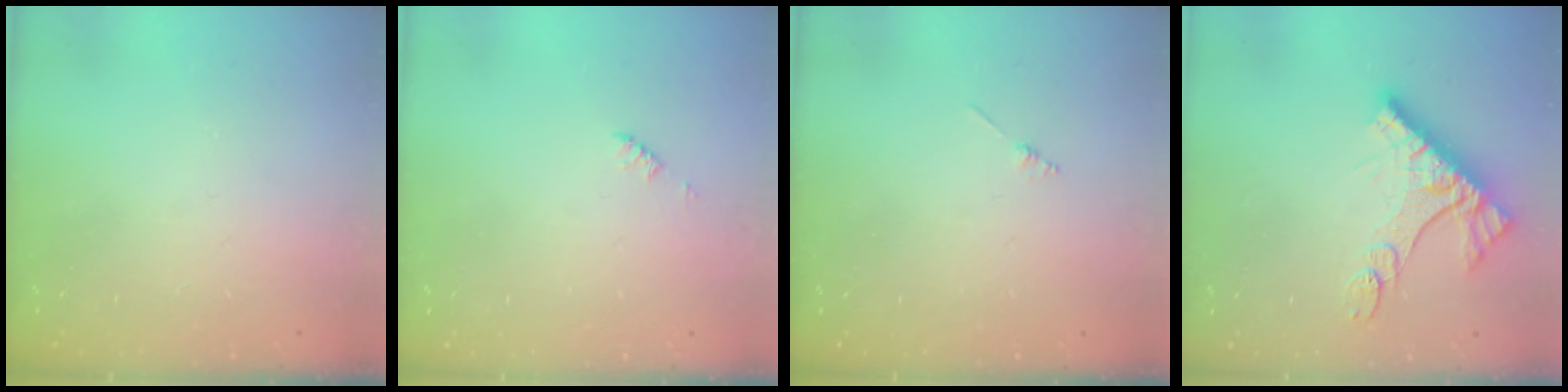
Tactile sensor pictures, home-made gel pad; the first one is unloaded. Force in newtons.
{"total": 1.2, "press": 1.2, "slide": 0.2}
{"total": 0.8, "press": 0.8, "slide": 0.2}
{"total": 11.4, "press": 11.4, "slide": 0.3}